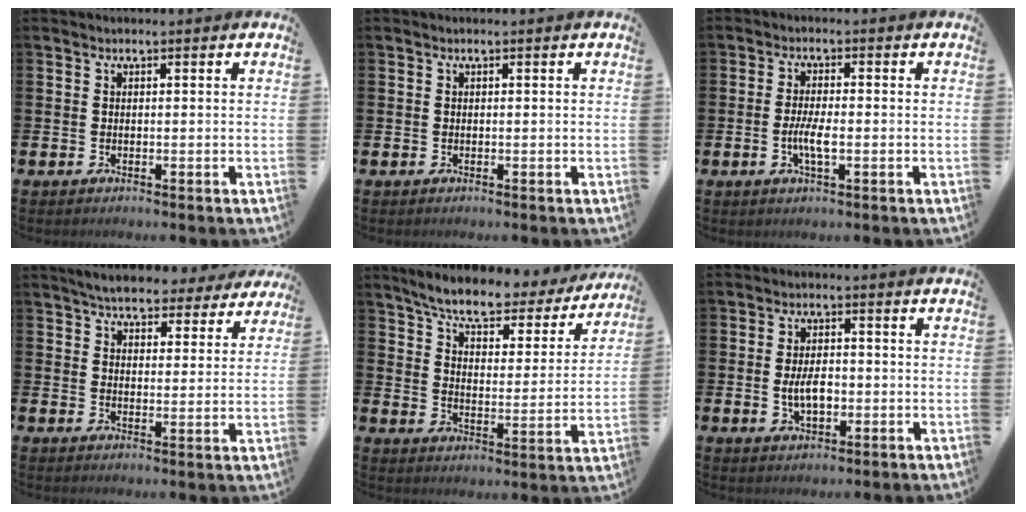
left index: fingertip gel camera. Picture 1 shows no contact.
{"total": 0.0}
{"total": 3.4, "force": [-0.8, 0.9, 3.1], "torque": [-0.062, 0.000, -0.018]}
{"total": 5.8, "force": [5.5, 1.4, 1.2], "torque": [-0.034, -0.027, 0.096]}
{"total": 7.1, "force": [6.4, 1.5, 2.7], "torque": [-0.078, -0.044, 0.105]}
{"total": 4.1, "force": [-0.5, 2.3, 3.4], "torque": [-0.047, -0.002, -0.013]}